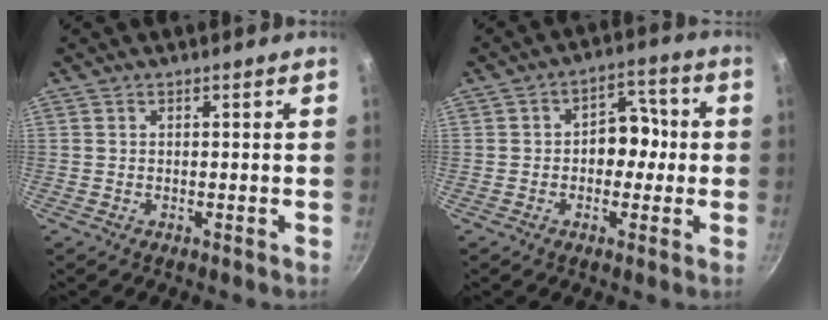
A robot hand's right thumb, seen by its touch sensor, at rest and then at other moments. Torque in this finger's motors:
{"motor_torque": [-0.61, 0.74, 0.93, 0.11, -0.01]}